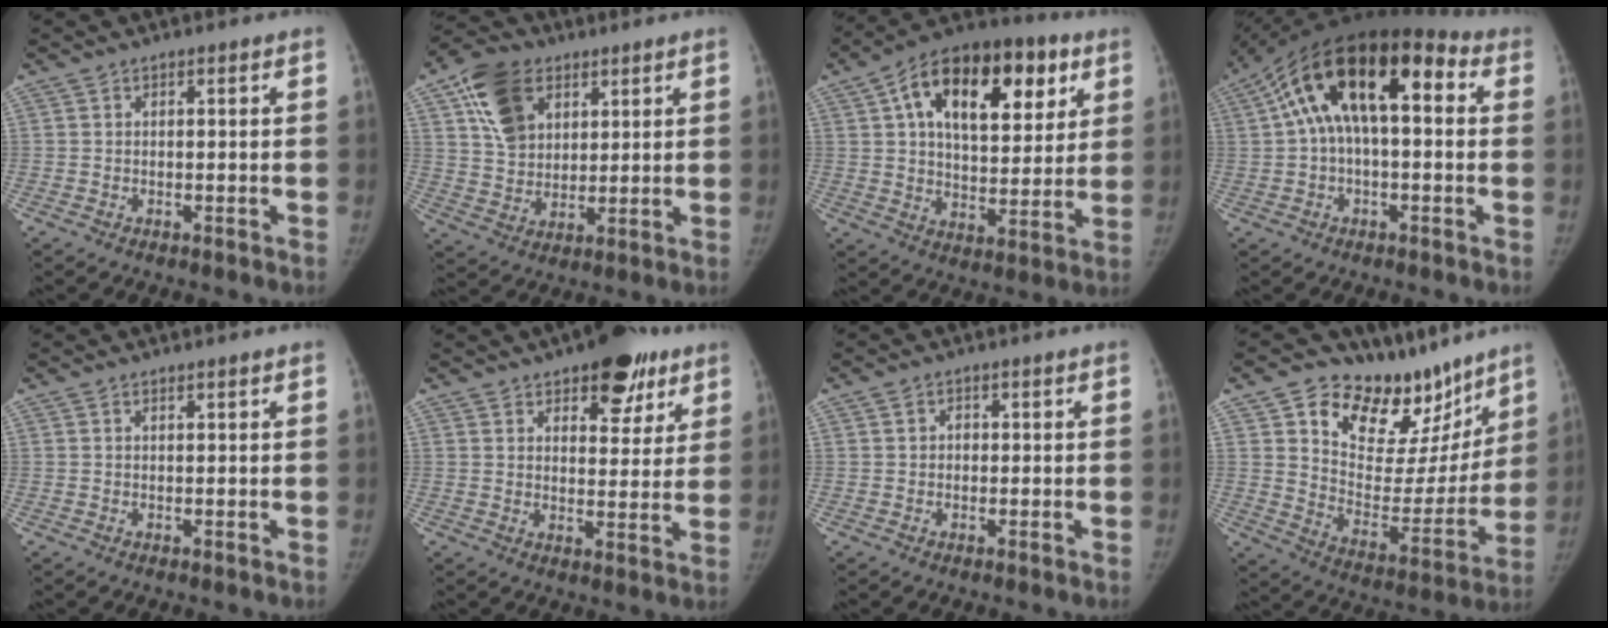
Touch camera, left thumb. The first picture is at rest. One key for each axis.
{"total": 12.6, "fx": 5.5, "fy": 9.0, "fz": 6.9, "tx": -0.100, "ty": -0.011, "tz": 0.102}
{"total": 23.6, "fx": 9.1, "fy": 13.2, "fz": 17.3, "tx": -0.229, "ty": 0.007, "tz": 0.139}
{"total": 19.6, "fx": 4.1, "fy": 9.9, "fz": 16.5, "tx": -0.262, "ty": 0.053, "tz": 0.049}
{"total": 0.0}
{"total": 12.0, "fx": 7.1, "fy": 6.2, "fz": 7.5, "tx": -0.045, "ty": -0.027, "tz": 0.095}
{"total": 1.4, "fx": 0.0, "fy": 1.3, "fz": 0.6, "tx": 0.001, "ty": 0.005, "tz": -0.002}
{"total": 23.0, "fx": 15.5, "fy": 12.8, "fz": 11.1, "tx": -0.092, "ty": -0.087, "tz": 0.237}